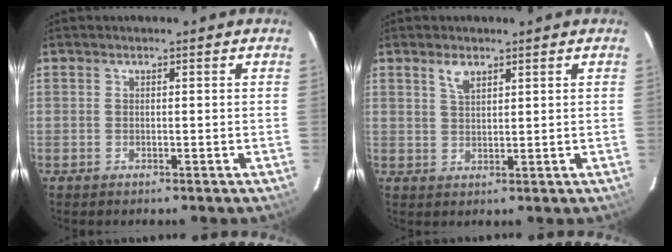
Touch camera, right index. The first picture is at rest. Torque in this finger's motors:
{"motor_torque": [0.04, -0.01, 0.02, 0.04]}